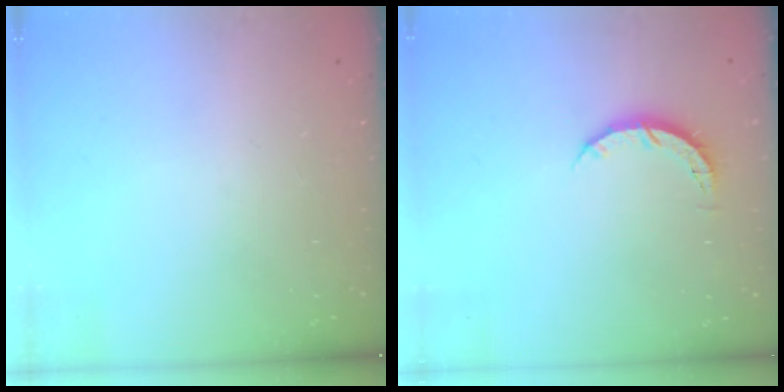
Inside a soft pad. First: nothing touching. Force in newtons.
{"total": 4.2, "press": 4.1, "slide": 0.4}